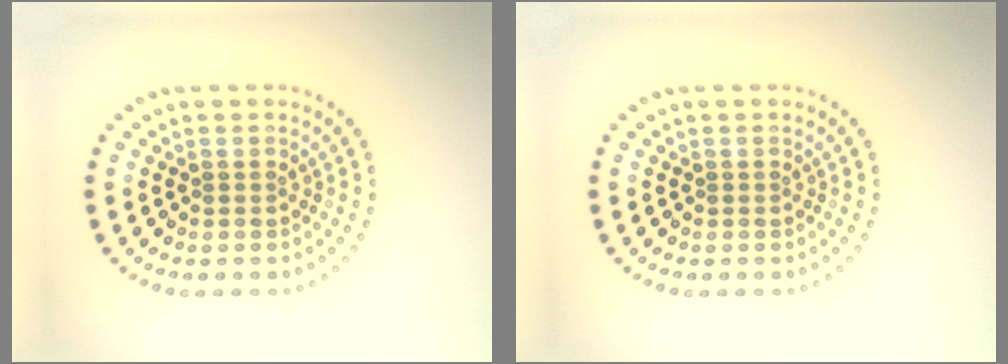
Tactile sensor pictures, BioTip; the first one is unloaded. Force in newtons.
{"total": 0.0}